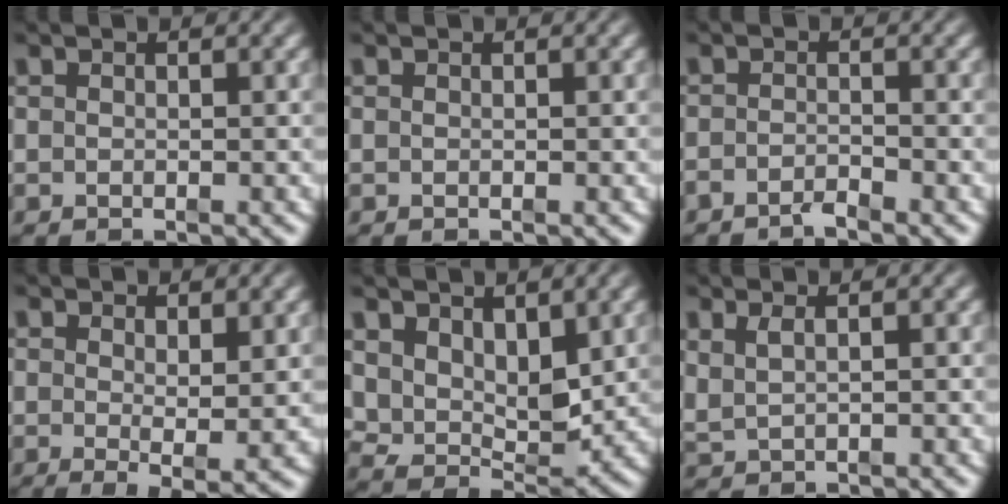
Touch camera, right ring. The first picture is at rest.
{"total": 0.0}
{"total": 1.8, "force": [-1.8, 0.0, 0.3], "torque": [0.000, -0.002, -0.033]}
{"total": 2.8, "force": [-0.5, 0.2, 2.8], "torque": [-0.035, -0.024, 0.003]}
{"total": 6.2, "force": [2.2, 4.3, 3.9], "torque": [-0.081, -0.027, 0.042]}
{"total": 1.6, "force": [0.9, 0.8, 1.1], "torque": [-0.027, 0.001, 0.024]}